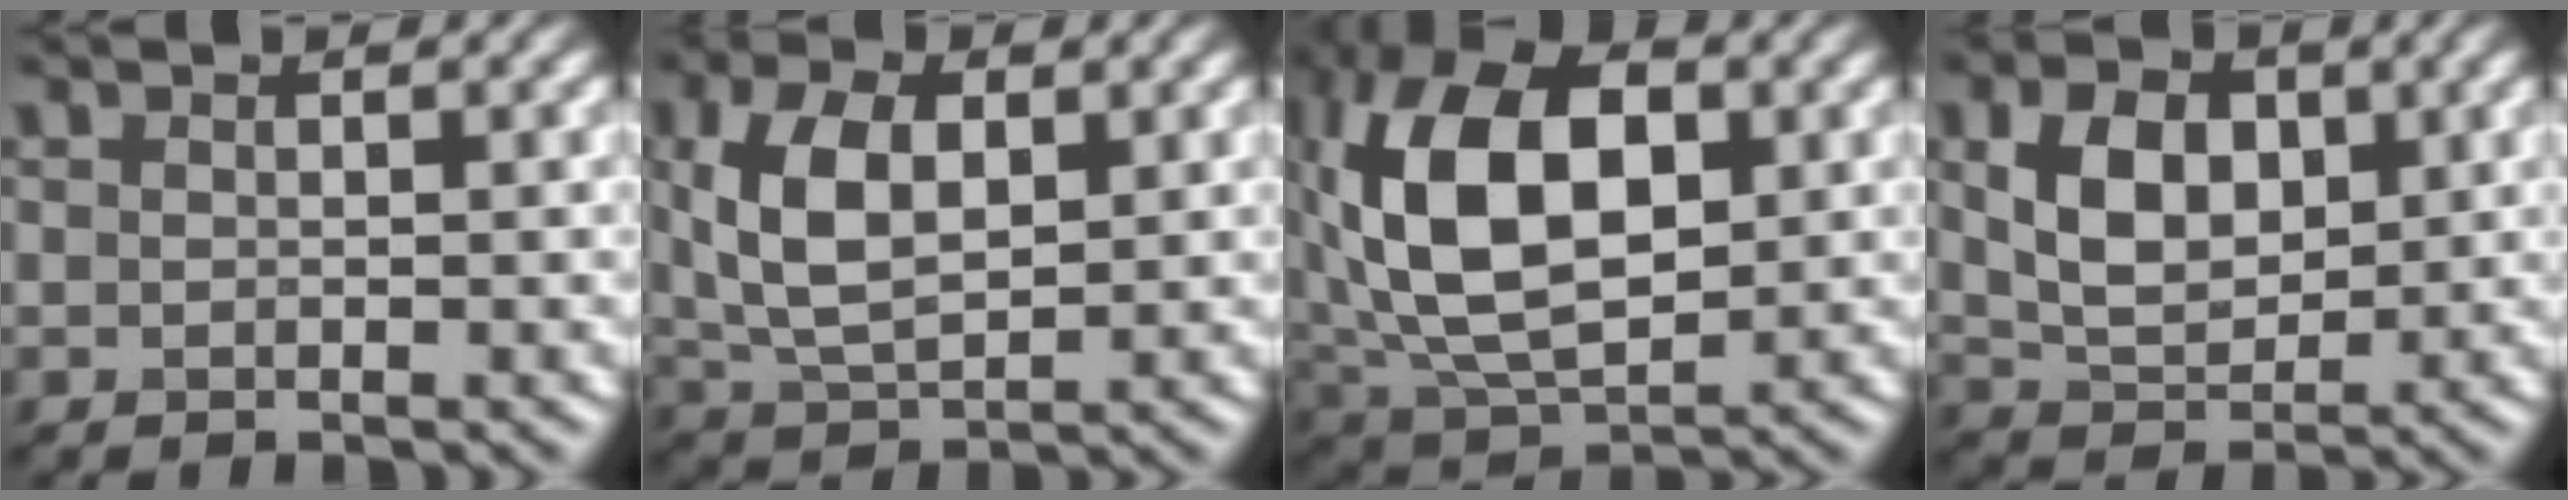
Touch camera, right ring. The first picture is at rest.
{"total": 6.7, "force": [1.6, 3.8, 5.3], "torque": [-0.110, 0.005, 0.033]}
{"total": 13.9, "force": [2.0, 8.3, 11.0], "torque": [-0.218, 0.015, 0.031]}
{"total": 5.9, "force": [1.5, 3.8, 4.2], "torque": [-0.086, 0.001, 0.028]}